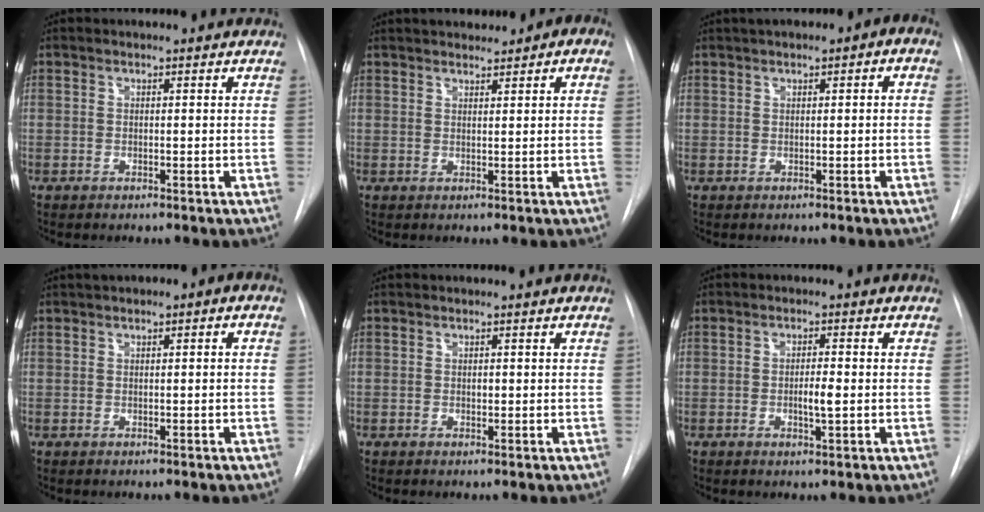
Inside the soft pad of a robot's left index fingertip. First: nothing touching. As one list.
[{"total": 5.0, "force": [3.4, 1.8, 3.2], "torque": [-0.042, 0.016, 0.047]}, {"total": 3.9, "force": [0.8, 1.2, 3.6], "torque": [-0.053, 0.018, 0.007]}, {"total": 2.4, "force": [0.2, 0.9, 2.2], "torque": [-0.036, 0.014, 0.000]}, {"total": 0.5, "force": [-0.4, 0.3, 0.2], "torque": [-0.001, -0.006, -0.006]}, {"total": 2.8, "force": [-0.9, 0.4, 2.6], "torque": [-0.046, -0.007, -0.014]}]